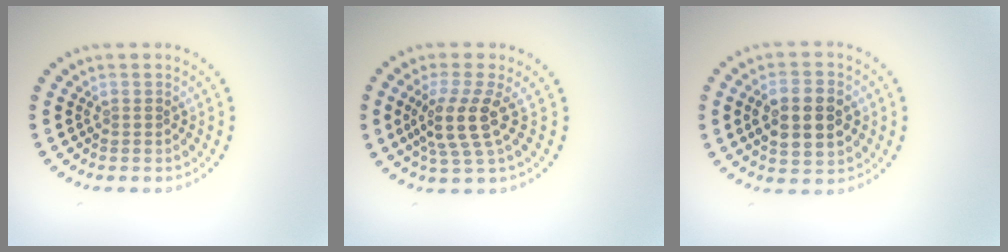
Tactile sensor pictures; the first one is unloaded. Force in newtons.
{"total": 3.8, "press": 2.9, "slide": 2.5}
{"total": 5.6, "press": 5.6, "slide": 0.5}